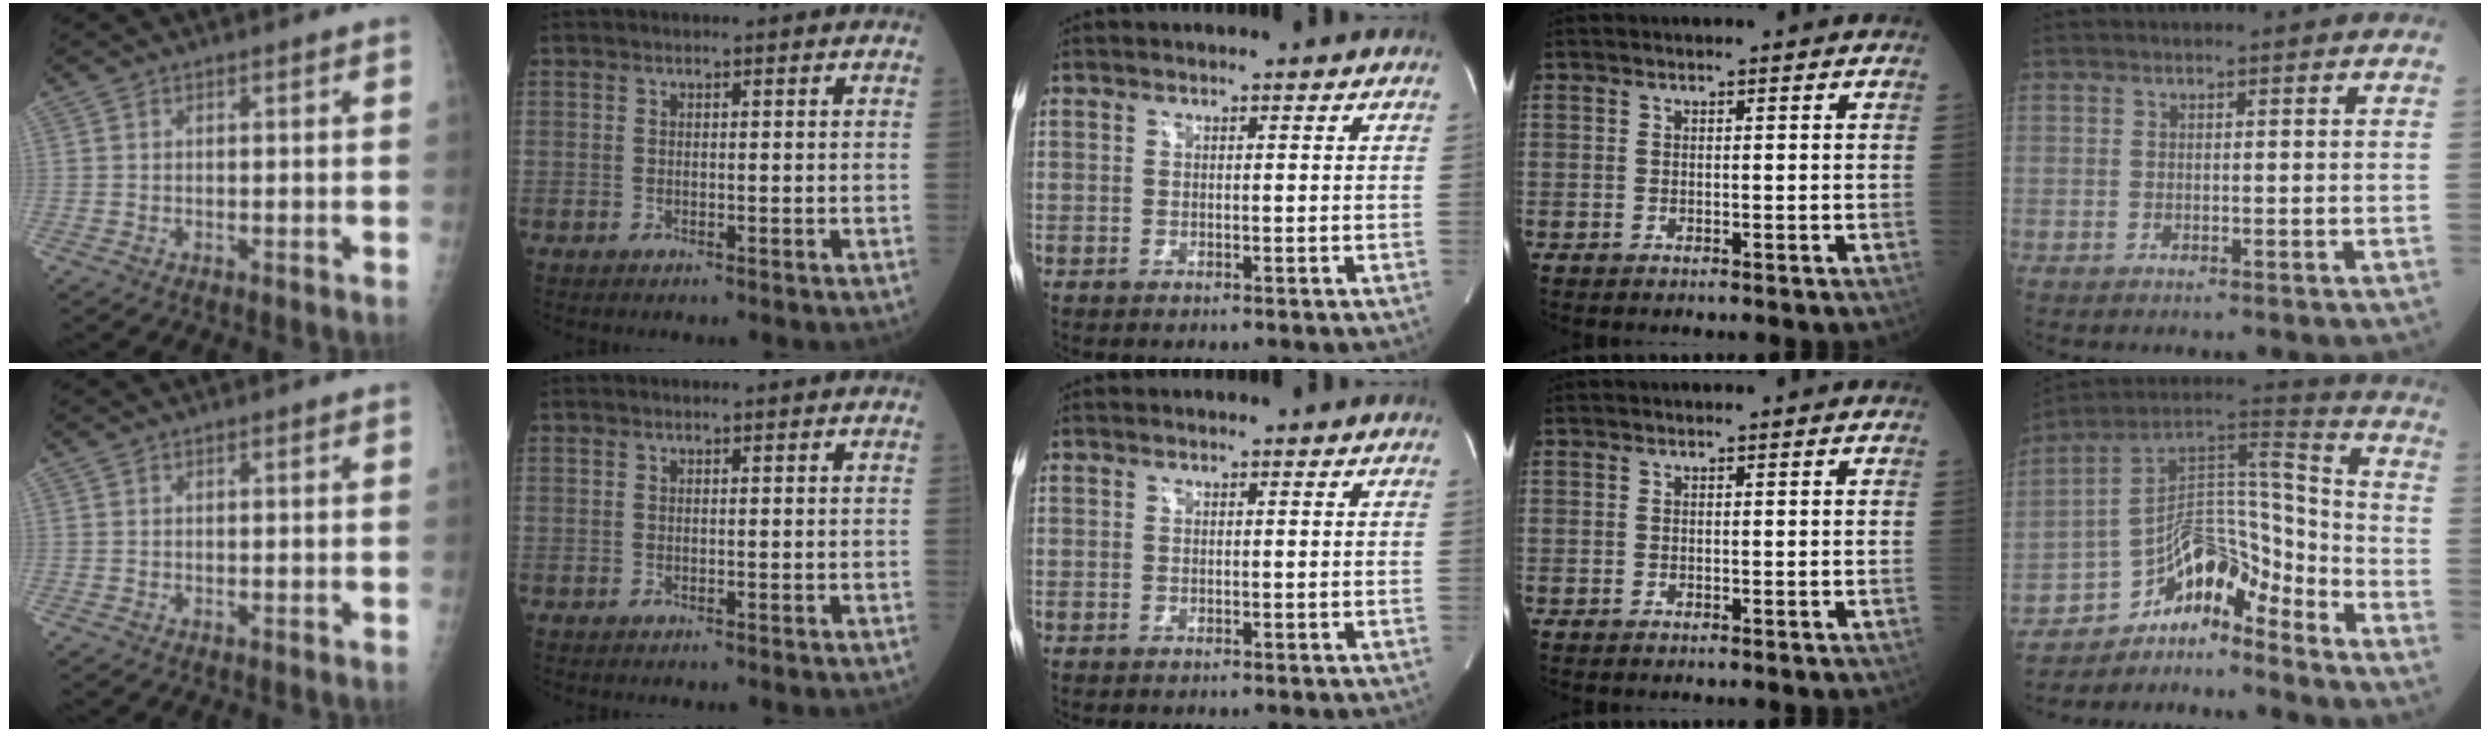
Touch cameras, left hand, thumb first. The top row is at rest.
{"little": {"total": 9.2, "force": [-8.2, 2.6, 3.3], "torque": [-0.055, 0.060, -0.146]}}